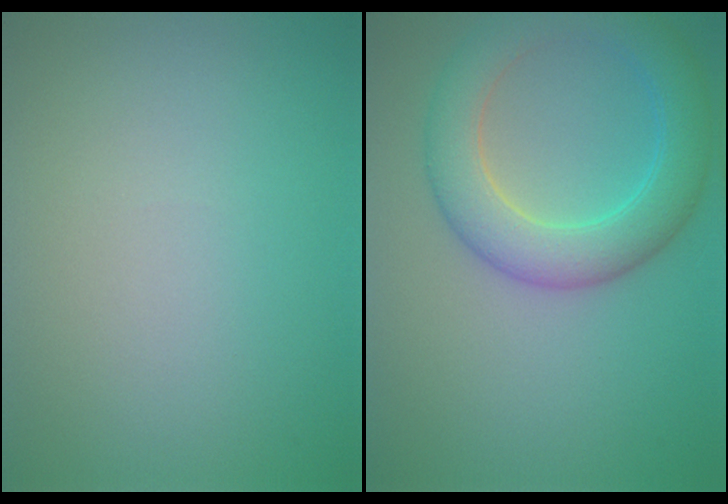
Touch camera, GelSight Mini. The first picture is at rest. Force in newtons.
{"total": 6.2, "press": 6.2, "slide": 0.2}